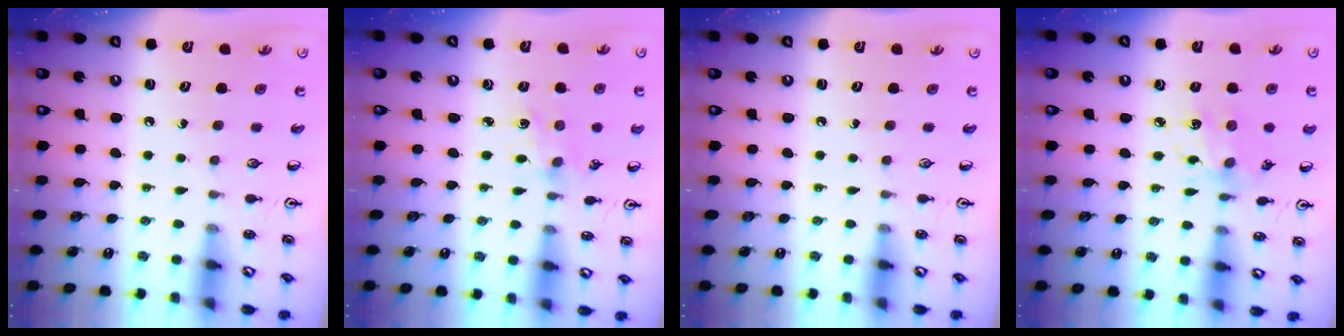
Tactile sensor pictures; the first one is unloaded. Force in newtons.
{"total": 2.4, "press": 2.4, "slide": 0.3}
{"total": 0.0}
{"total": 7.8, "press": 7.8, "slide": 0.6}